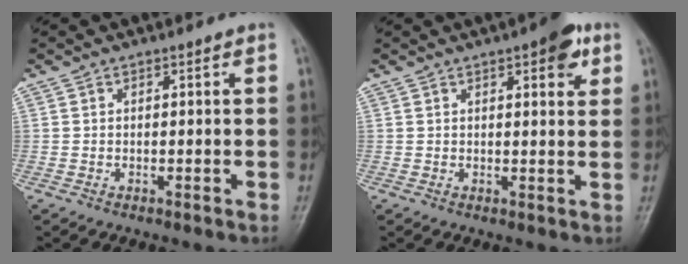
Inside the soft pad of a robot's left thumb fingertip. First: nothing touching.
{"total": 5.6, "force": [2.8, 2.0, 4.4], "torque": [-0.041, -0.007, 0.028]}